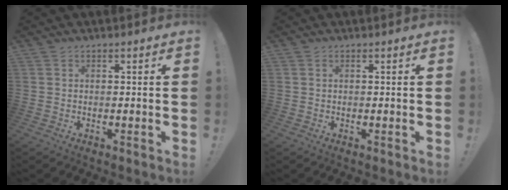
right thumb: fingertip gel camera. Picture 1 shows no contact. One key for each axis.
{"total": 0.0}